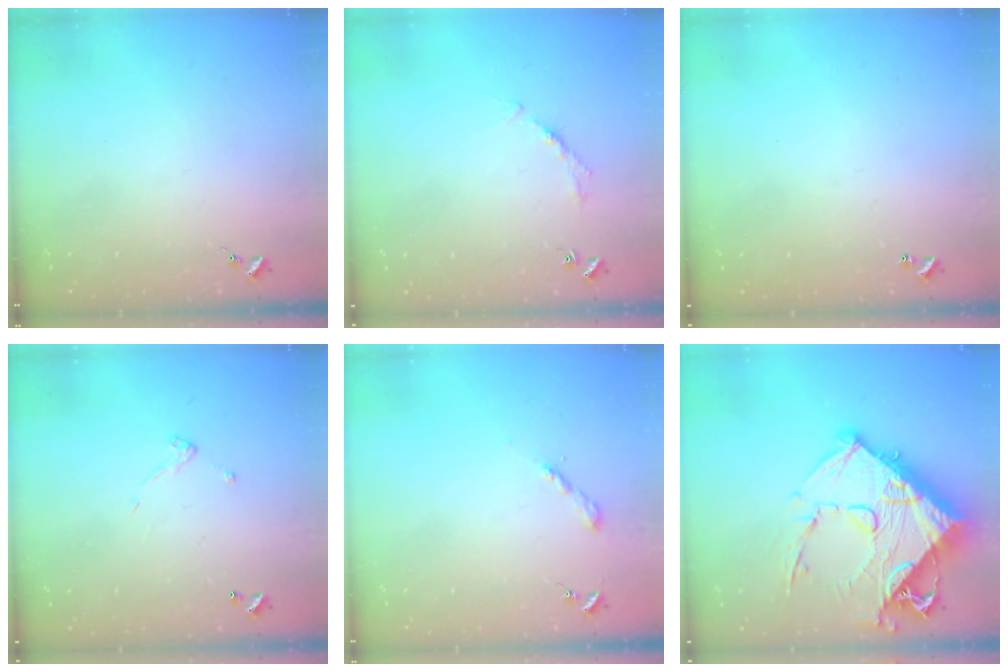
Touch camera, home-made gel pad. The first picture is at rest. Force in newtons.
{"total": 2.7, "press": 2.7, "slide": 0.4}
{"total": 1.0, "press": 1.0, "slide": 0.2}
{"total": 4.9, "press": 4.9, "slide": 0.1}
{"total": 2.0, "press": 2.0, "slide": 0.2}
{"total": 25.7, "press": 25.6, "slide": 2.6}